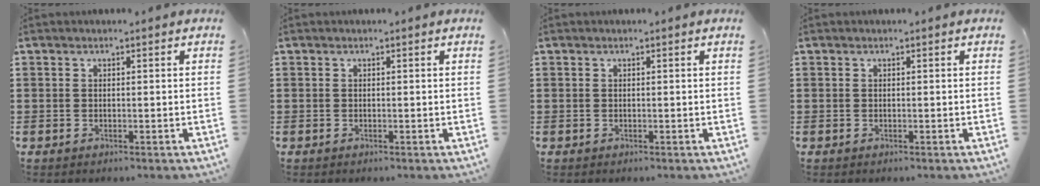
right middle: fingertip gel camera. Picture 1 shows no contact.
{"total": 0.0}
{"total": 0.0}
{"total": 0.0}